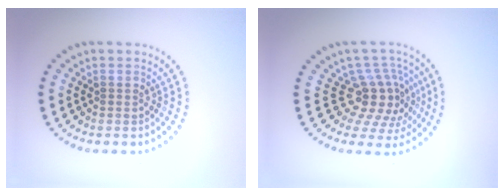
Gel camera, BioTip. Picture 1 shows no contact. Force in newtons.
{"total": 4.5, "press": 3.4, "slide": 3.0}